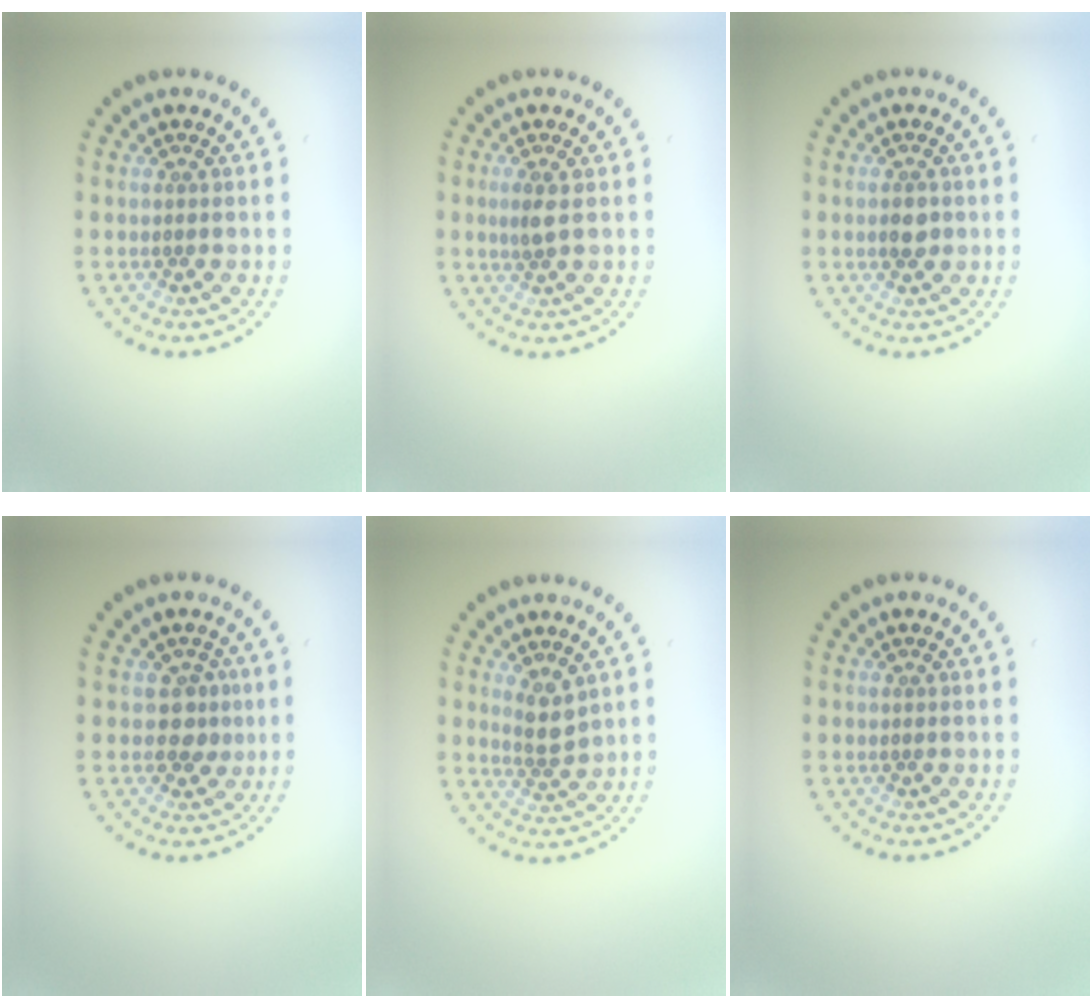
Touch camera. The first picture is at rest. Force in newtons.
{"total": 1.6, "press": 1.4, "slide": 0.8}
{"total": 1.7, "press": 1.7, "slide": 0.1}
{"total": 1.9, "press": 1.6, "slide": 1.0}
{"total": 2.2, "press": 1.8, "slide": 1.3}
{"total": 0.0}